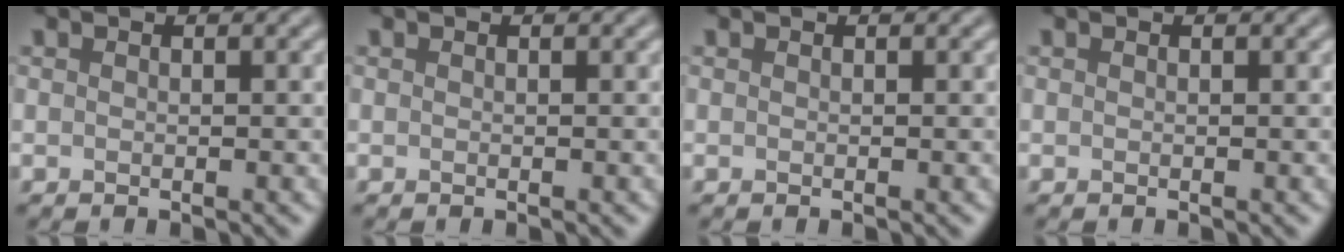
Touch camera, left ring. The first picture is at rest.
{"total": 0.0}
{"total": 0.0}
{"total": 0.0}